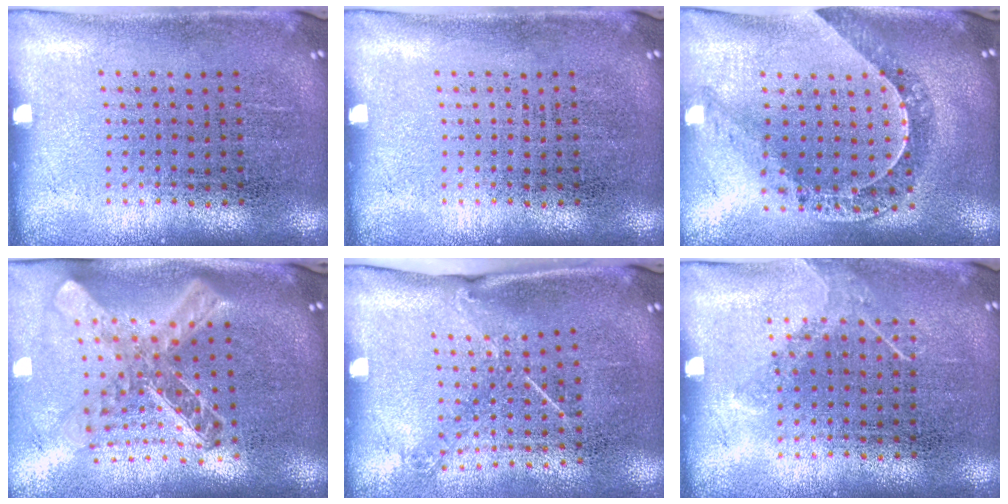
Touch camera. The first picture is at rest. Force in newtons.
{"total": 0.0}
{"total": 1.1, "press": 1.1, "slide": 0.2}
{"total": 2.5, "press": 2.0, "slide": 1.6}
{"total": 1.4, "press": 1.0, "slide": 1.0}
{"total": 0.9, "press": 0.9, "slide": 0.4}